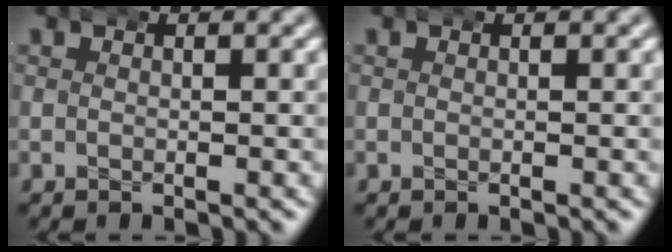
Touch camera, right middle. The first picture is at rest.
{"total": 0.0}